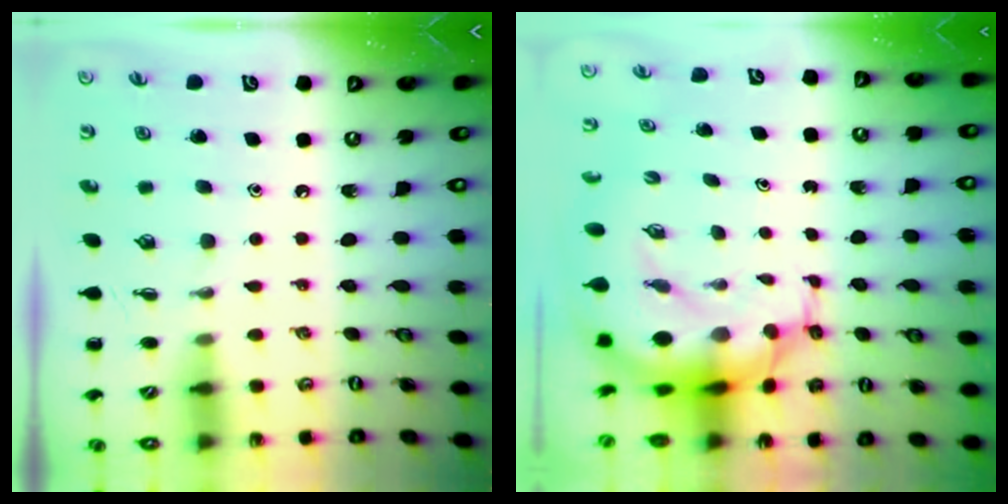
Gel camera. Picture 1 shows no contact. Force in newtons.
{"total": 10.8, "press": 10.4, "slide": 2.8}